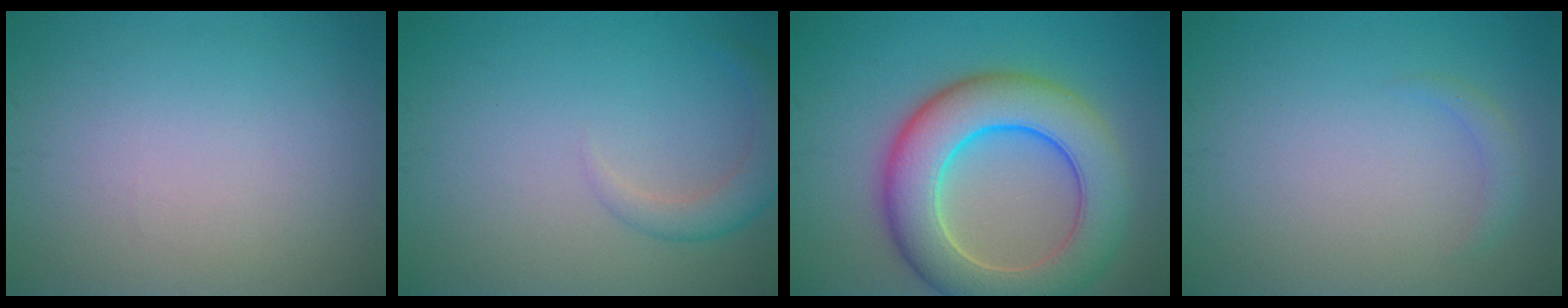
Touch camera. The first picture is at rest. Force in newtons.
{"total": 2.6, "press": 2.5, "slide": 0.2}
{"total": 10.3, "press": 10.3, "slide": 0.5}
{"total": 1.1, "press": 1.1, "slide": 0.0}